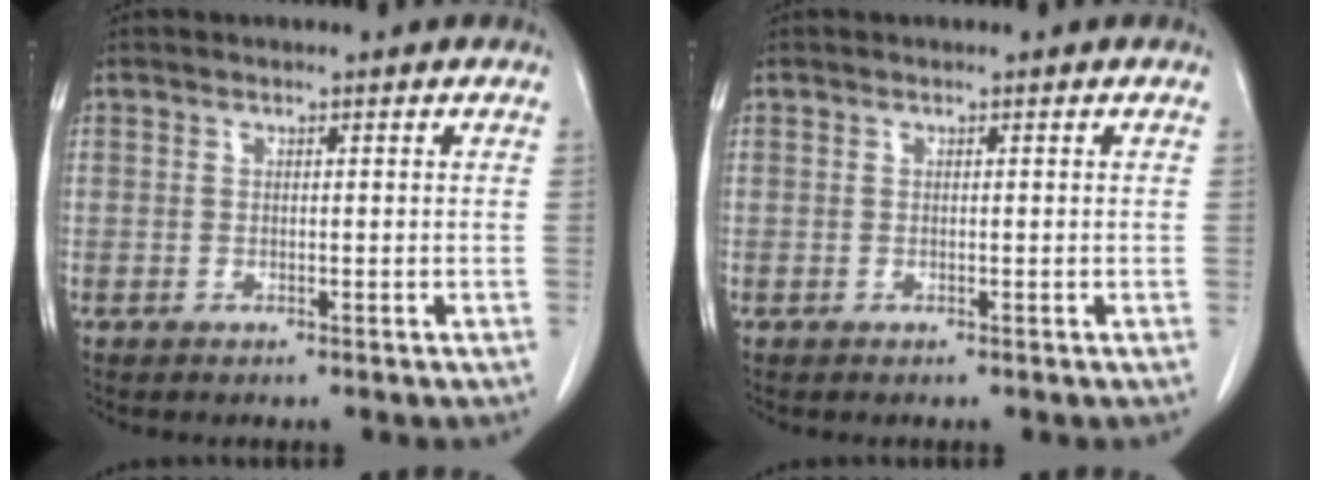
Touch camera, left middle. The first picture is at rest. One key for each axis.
{"total": 0.0}